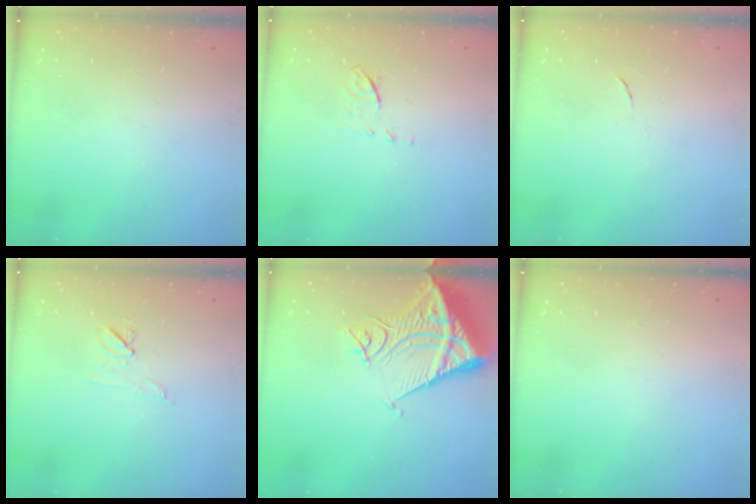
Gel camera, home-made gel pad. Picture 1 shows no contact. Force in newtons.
{"total": 6.2, "press": 6.1, "slide": 1.0}
{"total": 4.2, "press": 4.2, "slide": 0.5}
{"total": 6.7, "press": 6.5, "slide": 1.7}
{"total": 16.9, "press": 16.7, "slide": 2.3}
{"total": 1.5, "press": 1.5, "slide": 0.1}